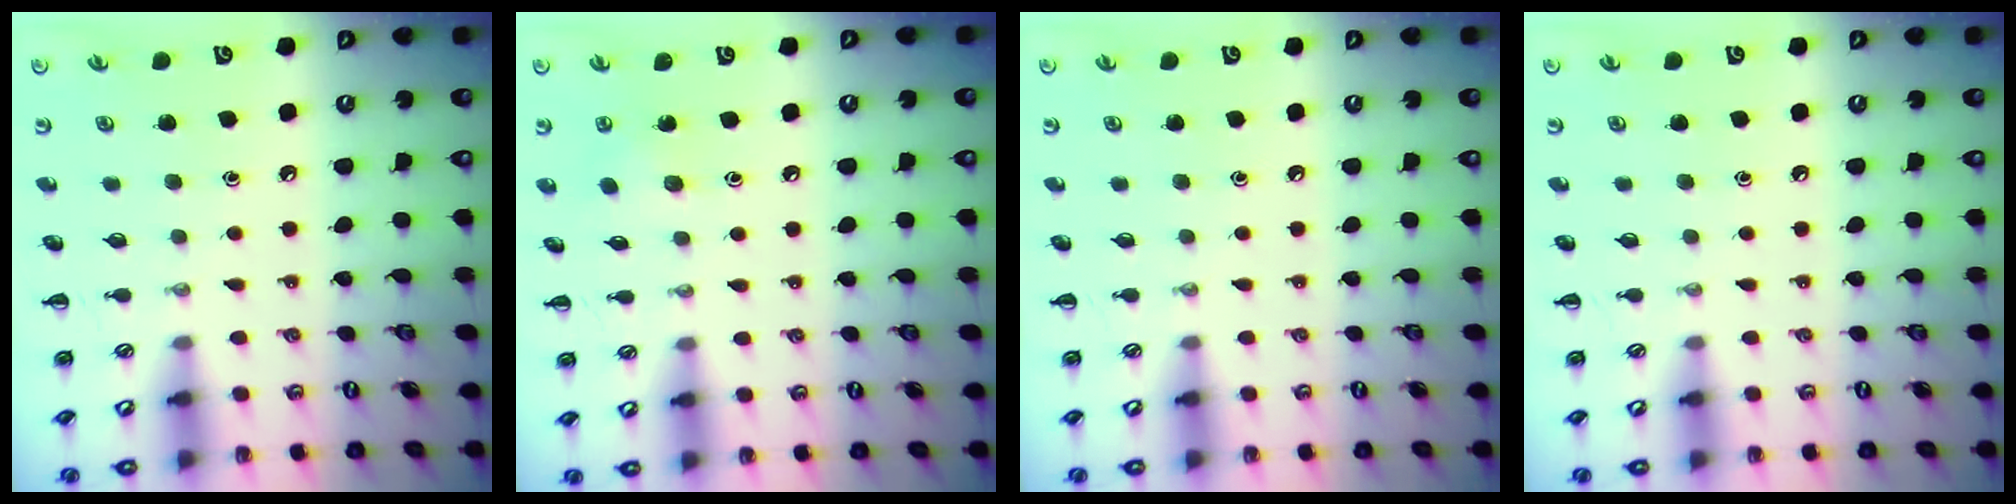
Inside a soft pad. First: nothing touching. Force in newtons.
{"total": 5.1, "press": 4.9, "slide": 1.4}
{"total": 0.0}
{"total": 0.0}